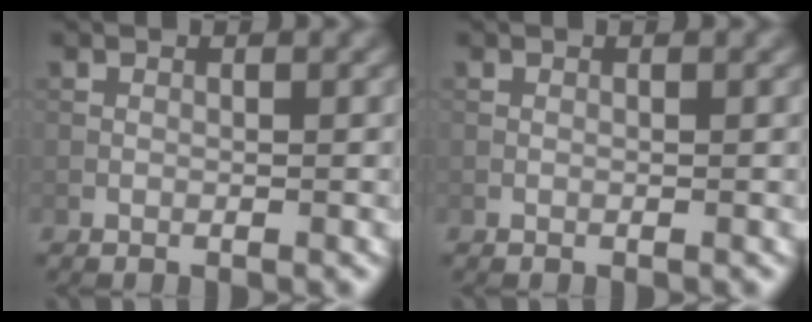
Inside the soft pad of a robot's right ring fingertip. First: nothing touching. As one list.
[{"total": 0.0}]